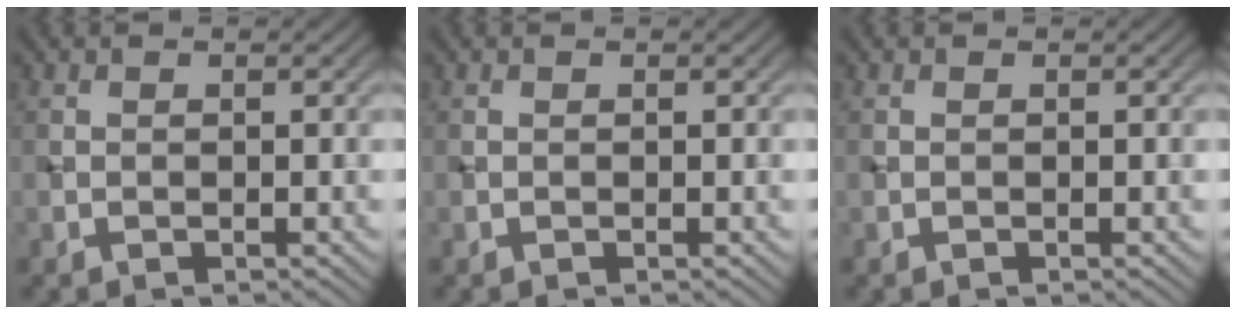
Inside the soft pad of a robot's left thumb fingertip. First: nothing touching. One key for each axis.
{"total": 0.0}
{"total": 0.0}